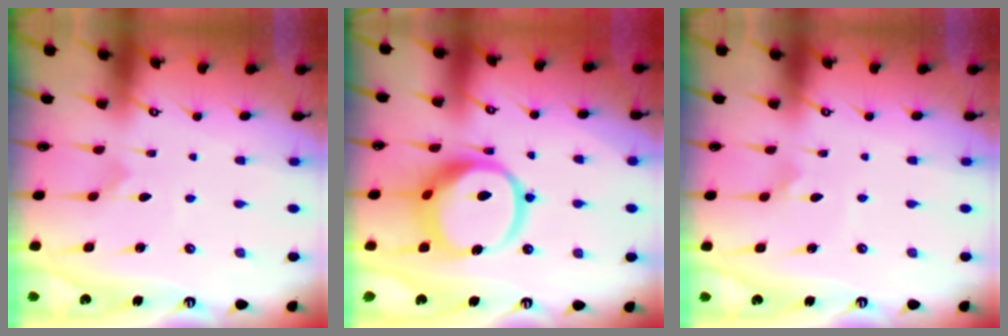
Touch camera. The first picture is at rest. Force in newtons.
{"total": 15.0, "press": 14.9, "slide": 1.7}
{"total": 3.0, "press": 3.0, "slide": 0.2}